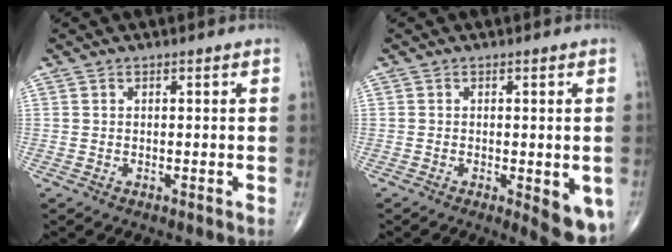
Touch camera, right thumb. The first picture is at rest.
{"total": 7.3, "force": [-2.2, 2.6, 6.5], "torque": [-0.071, -0.013, -0.026]}